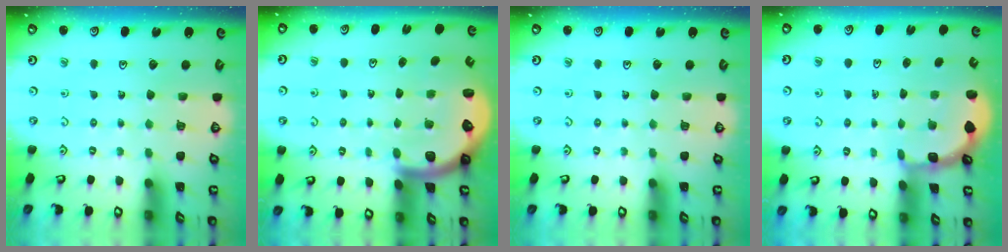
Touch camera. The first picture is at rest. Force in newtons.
{"total": 4.3, "press": 4.2, "slide": 1.1}
{"total": 0.0}
{"total": 1.9, "press": 1.8, "slide": 0.4}